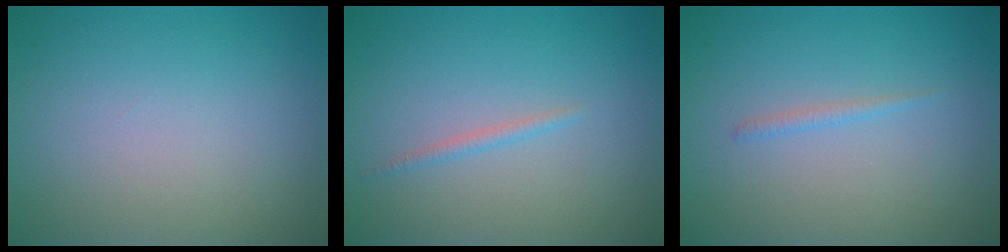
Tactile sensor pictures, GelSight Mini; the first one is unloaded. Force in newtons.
{"total": 0.8, "press": 0.8, "slide": 0.0}
{"total": 0.7, "press": 0.7, "slide": 0.1}